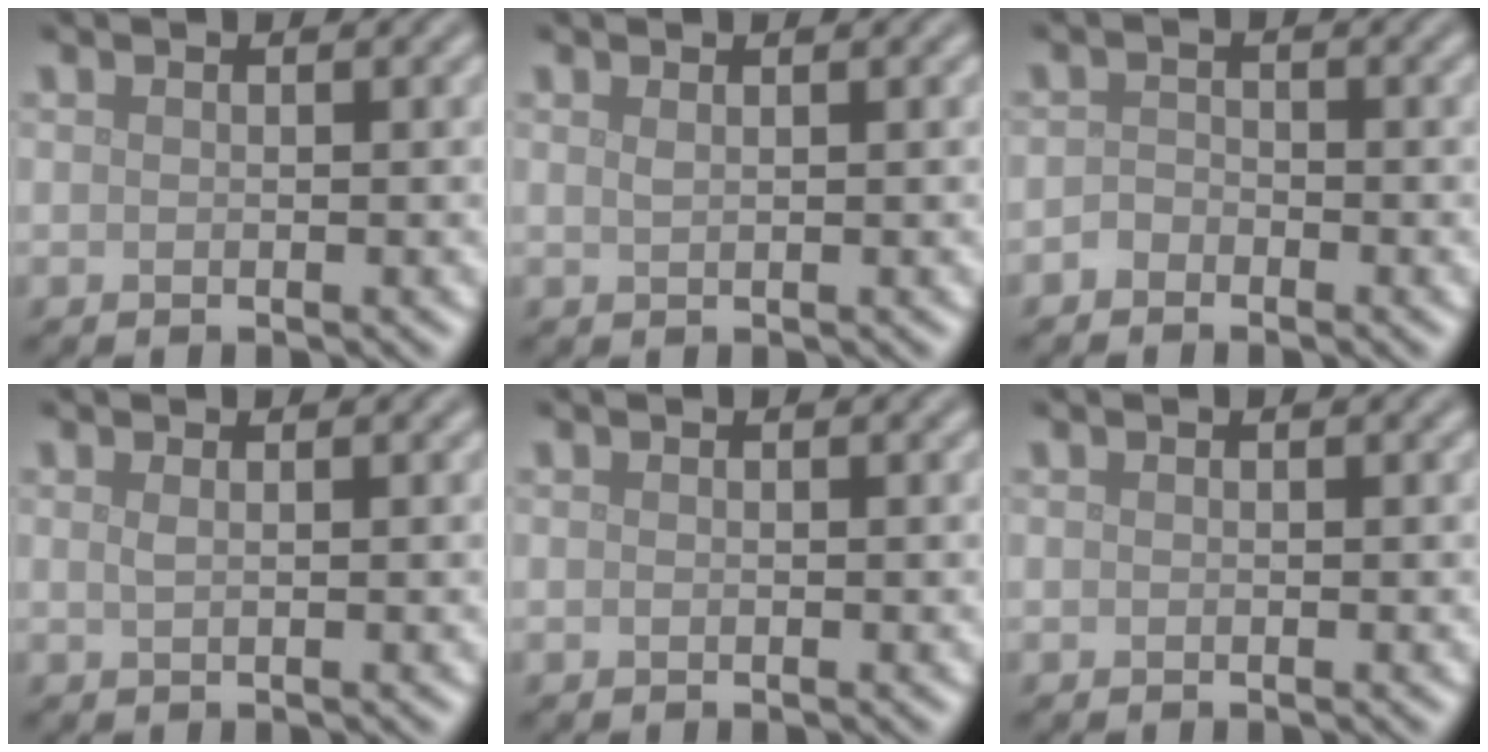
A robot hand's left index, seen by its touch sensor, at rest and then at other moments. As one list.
[{"total": 0.7, "force": [0.4, 0.2, 0.5], "torque": [-0.007, 0.001, 0.008]}, {"total": 1.2, "force": [-0.9, 0.7, 0.2], "torque": [-0.002, 0.004, -0.020]}, {"total": 0.9, "force": [0.4, 0.4, 0.7], "torque": [-0.009, 0.002, 0.004]}, {"total": 0.0}, {"total": 0.0}]